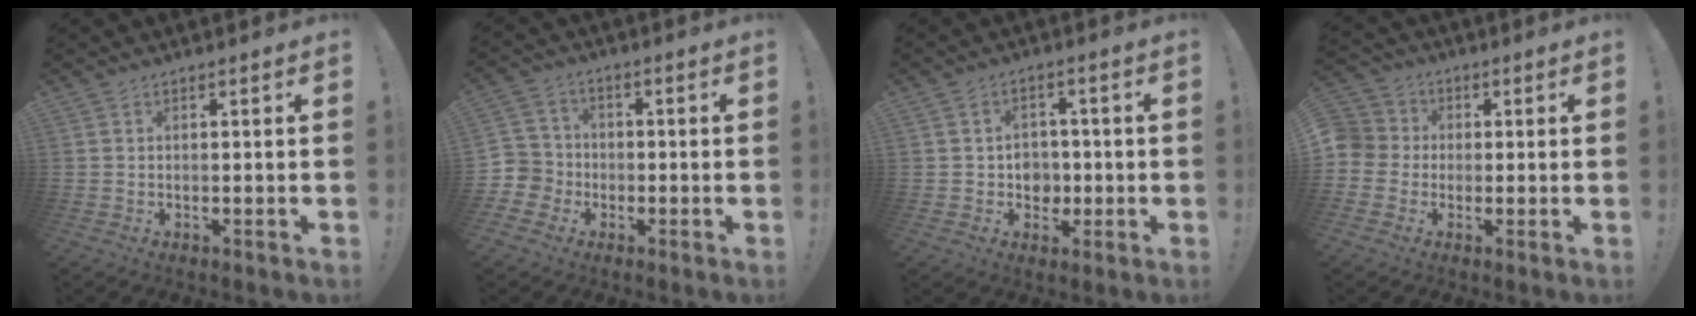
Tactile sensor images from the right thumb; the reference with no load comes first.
{"total": 6.5, "force": [-2.2, 6.0, 1.0], "torque": [-0.022, 0.021, -0.041]}
{"total": 6.3, "force": [0.2, 6.0, 1.9], "torque": [-0.023, -0.007, 0.007]}
{"total": 6.2, "force": [-0.8, 5.9, 1.5], "torque": [-0.035, 0.014, -0.014]}